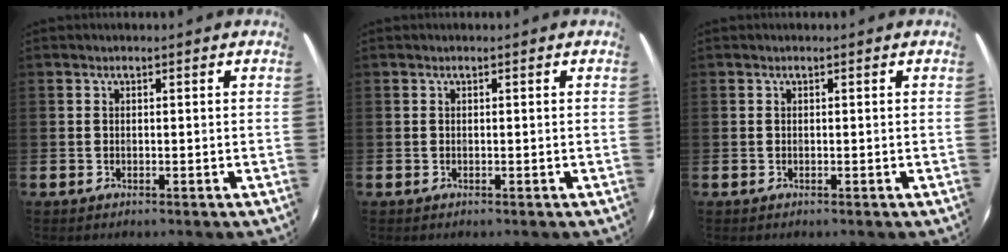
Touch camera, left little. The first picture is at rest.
{"total": 0.0}
{"total": 0.0}